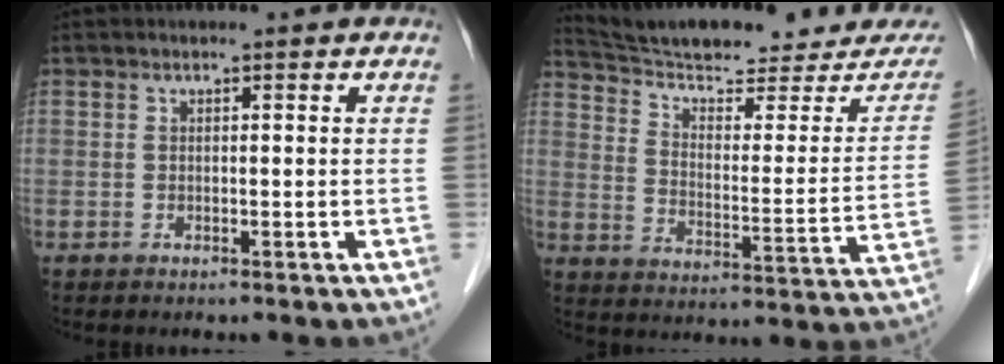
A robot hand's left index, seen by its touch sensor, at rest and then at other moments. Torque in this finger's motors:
{"motor_torque": [-1.14, -1.00, -1.06, -0.04]}